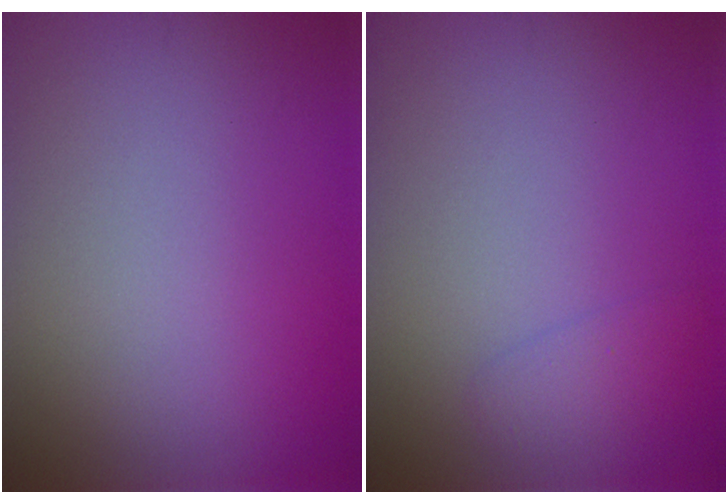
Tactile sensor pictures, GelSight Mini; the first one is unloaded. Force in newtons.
{"total": 1.3, "press": 1.3, "slide": 0.1}